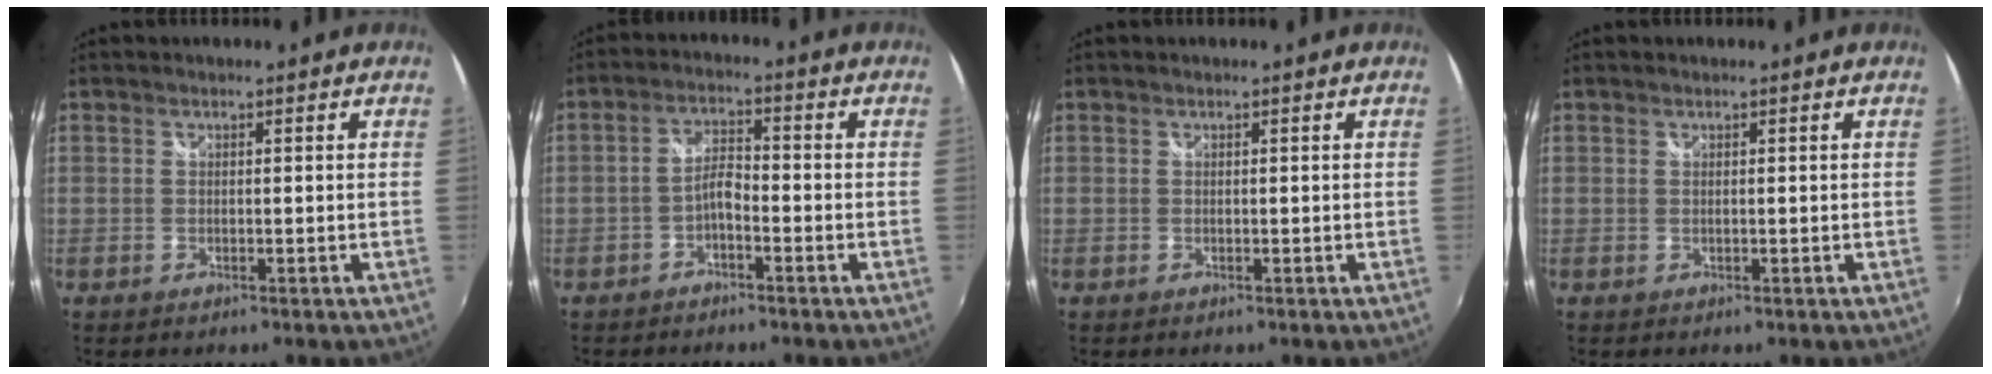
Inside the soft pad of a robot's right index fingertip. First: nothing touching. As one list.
[{"total": 3.4, "force": [-2.2, 1.2, 2.3], "torque": [-0.050, 0.010, -0.041]}, {"total": 0.0}, {"total": 0.0}]